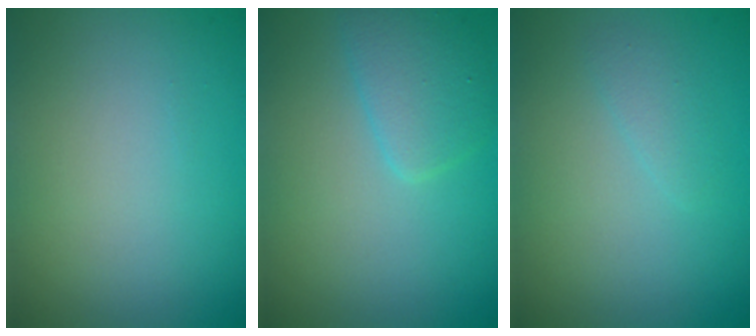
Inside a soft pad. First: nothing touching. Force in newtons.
{"total": 2.7, "press": 2.7, "slide": 0.1}
{"total": 1.1, "press": 1.1, "slide": 0.1}